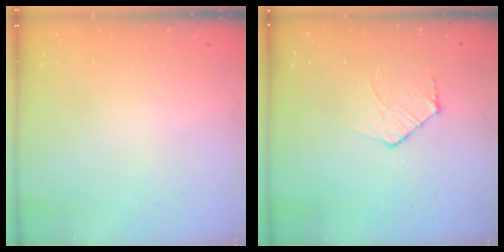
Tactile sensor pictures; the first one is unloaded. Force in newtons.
{"total": 8.0, "press": 7.9, "slide": 0.6}